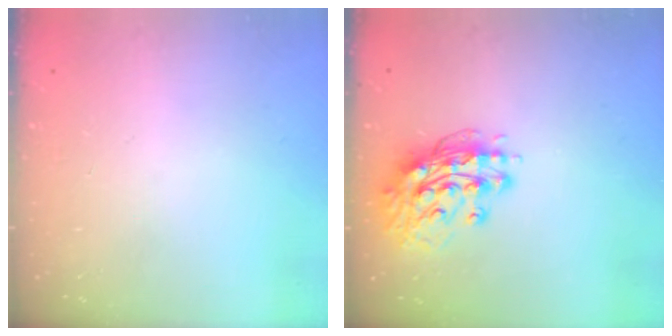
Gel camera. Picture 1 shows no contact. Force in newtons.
{"total": 13.5, "press": 13.4, "slide": 1.3}